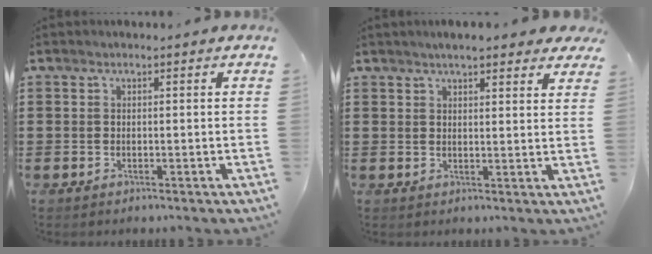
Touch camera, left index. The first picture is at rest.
{"total": 3.8, "force": [3.2, 0.5, 1.8], "torque": [-0.045, 0.003, 0.058]}